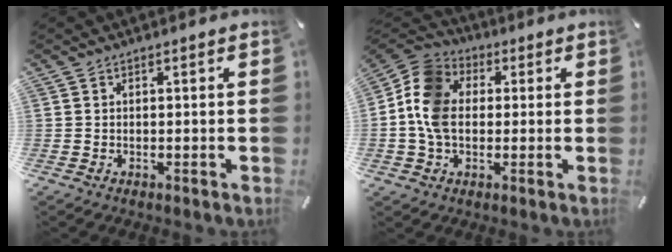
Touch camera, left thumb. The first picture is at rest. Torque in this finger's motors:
{"motor_torque": [0.39, 0.81, 0.74, 0.45, 0.20]}